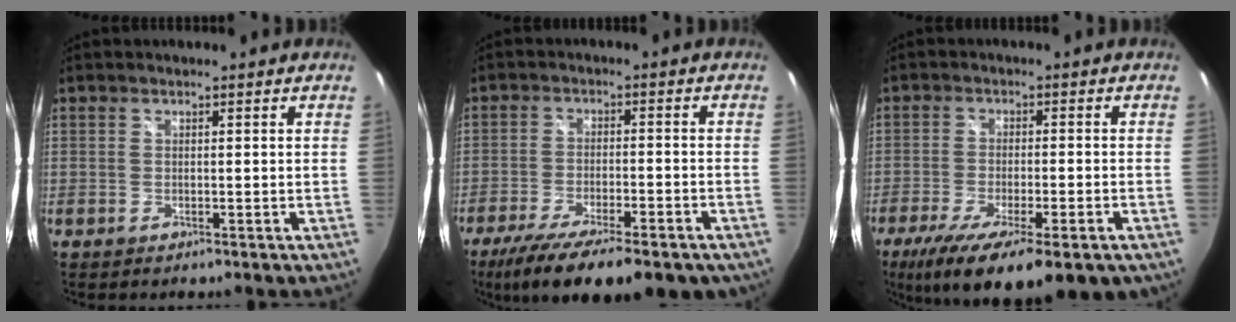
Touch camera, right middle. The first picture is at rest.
{"total": 18.9, "force": [-13.8, 5.7, 11.7], "torque": [-0.218, -0.052, -0.200]}
{"total": 17.2, "force": [-10.6, 4.6, 12.7], "torque": [-0.235, -0.061, -0.159]}